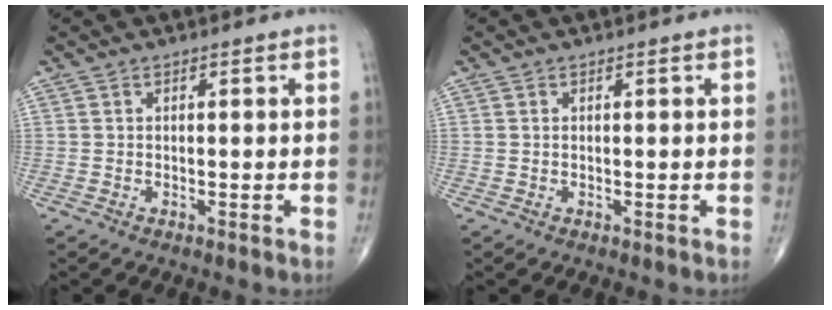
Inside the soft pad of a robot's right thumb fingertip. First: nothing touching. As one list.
[{"total": 0.0}]